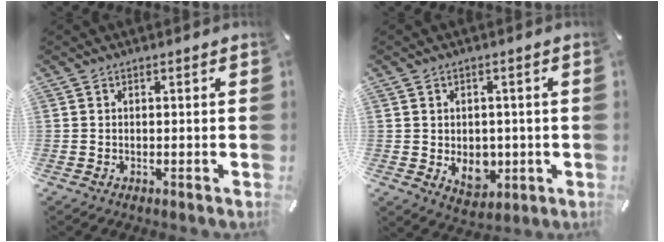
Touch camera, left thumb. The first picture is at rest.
{"total": 7.0, "force": [-0.7, 5.7, 3.9], "torque": [-0.028, 0.001, -0.008]}